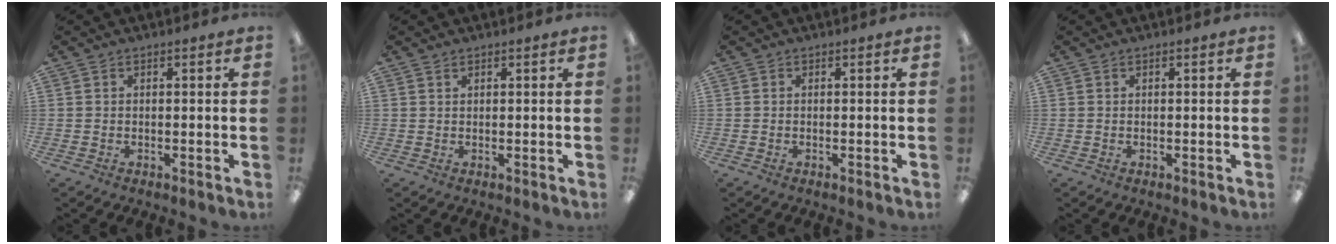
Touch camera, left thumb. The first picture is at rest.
{"total": 0.8, "force": [0.7, 0.3, 0.4], "torque": [-0.009, 0.000, 0.013]}
{"total": 0.0}
{"total": 0.0}